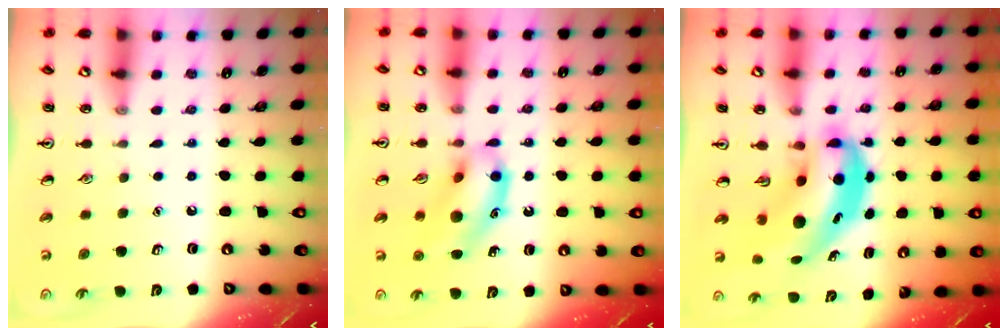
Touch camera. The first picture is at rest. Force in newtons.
{"total": 13.8, "press": 13.4, "slide": 3.2}
{"total": 9.0, "press": 8.7, "slide": 2.3}